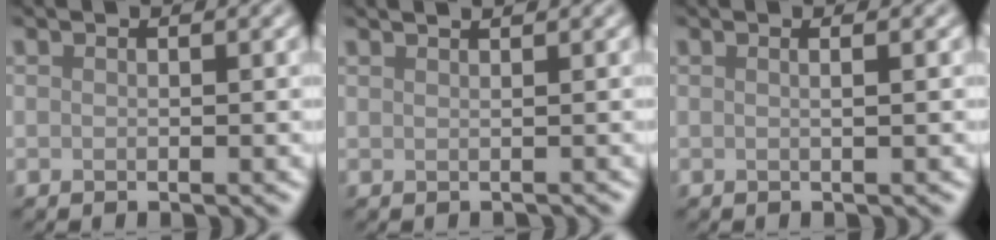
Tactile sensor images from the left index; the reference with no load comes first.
{"total": 1.6, "force": [1.5, 0.4, 0.5], "torque": [-0.006, 0.002, 0.016]}
{"total": 1.9, "force": [0.4, 0.8, 1.6], "torque": [-0.009, 0.005, -0.016]}